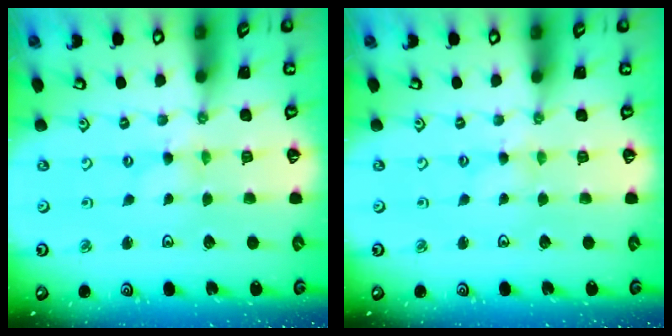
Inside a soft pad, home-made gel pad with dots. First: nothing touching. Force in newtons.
{"total": 0.9, "press": 0.9, "slide": 0.2}